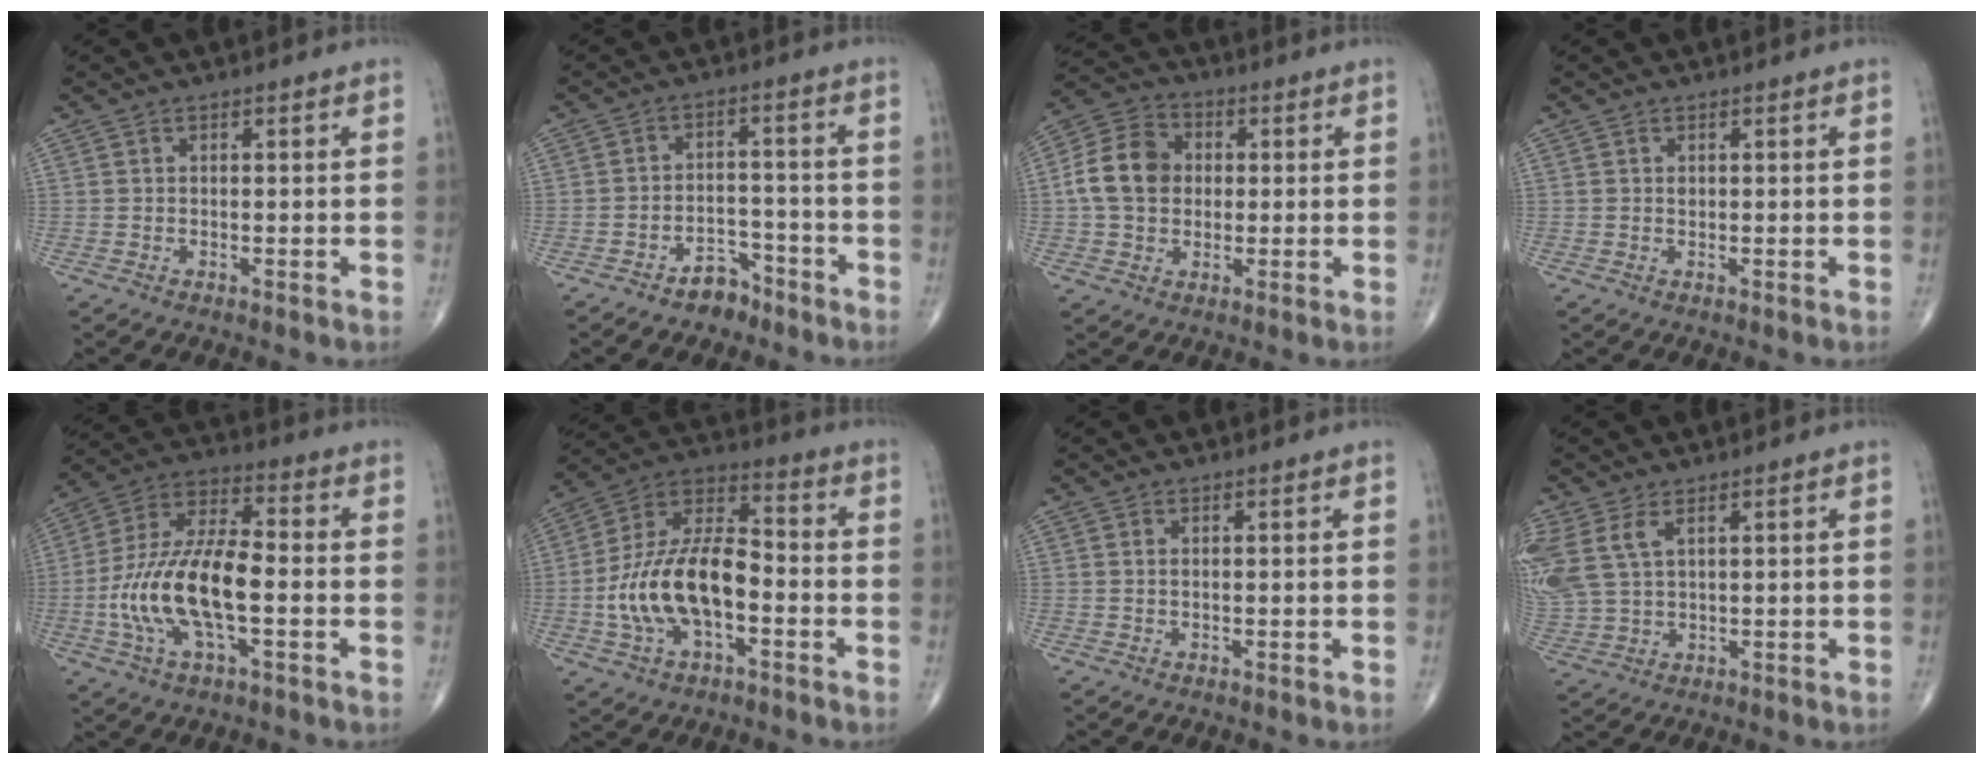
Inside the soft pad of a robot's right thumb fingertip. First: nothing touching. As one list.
[{"total": 5.2, "force": [-4.0, 3.1, 1.6], "torque": [-0.002, 0.040, -0.061]}, {"total": 11.0, "force": [0.5, 8.7, 6.7], "torque": [-0.109, 0.021, 0.001]}, {"total": 0.7, "force": [0.2, 0.5, 0.5], "torque": [-0.006, 0.000, 0.005]}, {"total": 17.4, "force": [-3.6, 7.2, 15.4], "torque": [-0.309, 0.033, -0.068]}, {"total": 17.8, "force": [-3.9, 9.2, 14.7], "torque": [-0.274, 0.042, -0.073]}, {"total": 0.6, "force": [0.2, 0.3, 0.5], "torque": [-0.014, 0.004, 0.006]}, {"total": 10.0, "force": [4.1, 5.5, 7.3], "torque": [-0.190, 0.000, 0.096]}]